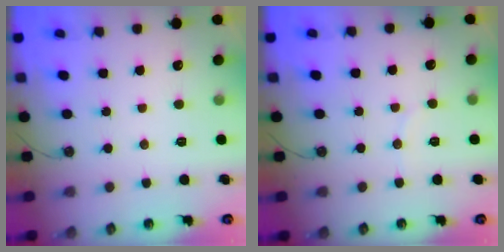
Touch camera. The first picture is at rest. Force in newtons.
{"total": 1.8, "press": 1.8, "slide": 0.2}